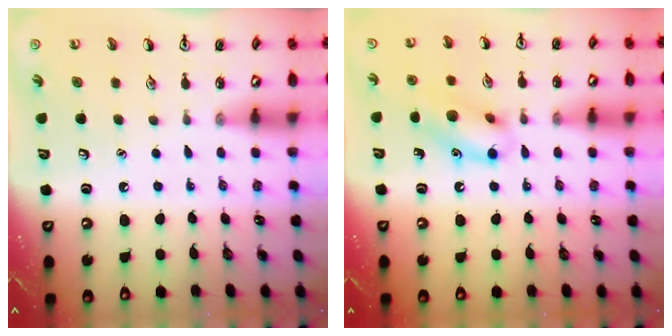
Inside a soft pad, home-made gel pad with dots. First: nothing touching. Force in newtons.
{"total": 12.3, "press": 12.2, "slide": 1.1}